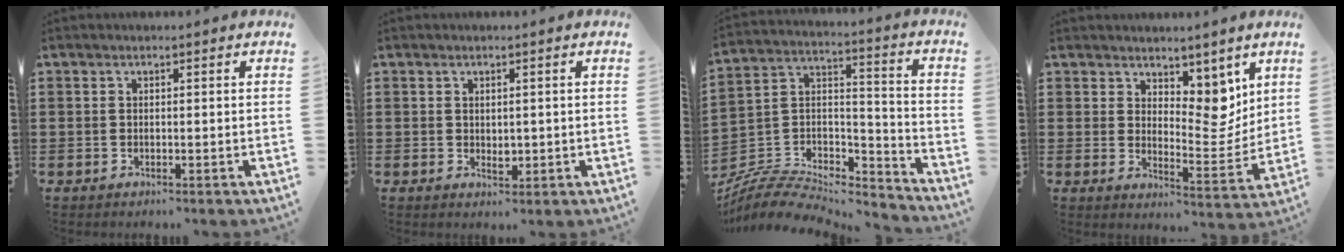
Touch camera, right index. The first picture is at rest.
{"total": 1.5, "force": [0.3, 1.0, 1.2], "torque": [-0.021, 0.002, 0.007]}
{"total": 7.9, "force": [-6.9, 2.9, 2.5], "torque": [-0.051, 0.011, -0.137]}
{"total": 7.1, "force": [5.2, 3.9, 3.0], "torque": [-0.050, -0.032, 0.093]}